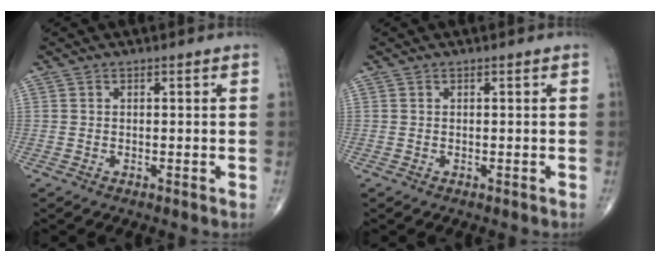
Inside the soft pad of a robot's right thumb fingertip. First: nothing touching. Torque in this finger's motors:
{"motor_torque": [-0.08, 0.07, 0.00, 0.00, 0.00]}